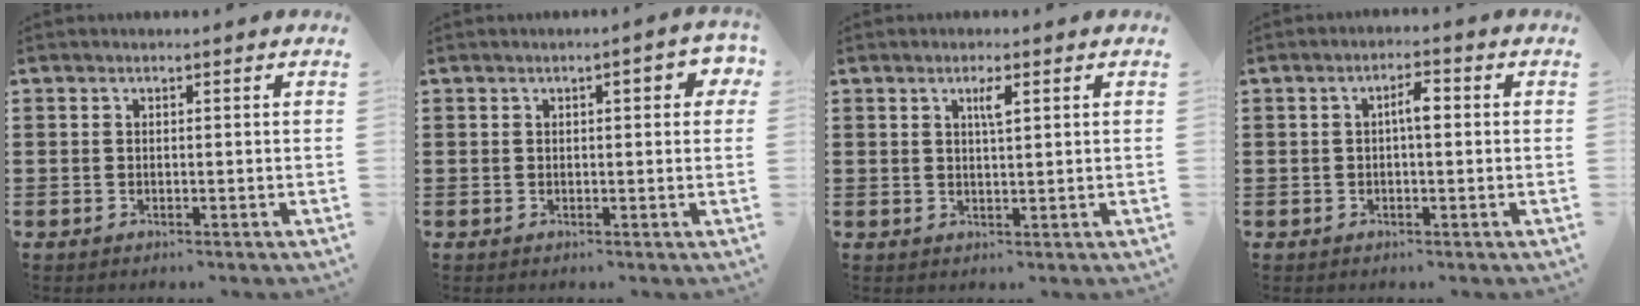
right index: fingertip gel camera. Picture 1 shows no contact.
{"total": 2.9, "force": [0.6, 0.8, 2.7], "torque": [-0.037, 0.001, 0.004]}
{"total": 2.3, "force": [1.0, 0.3, 2.0], "torque": [-0.033, 0.000, 0.013]}
{"total": 2.8, "force": [0.0, 0.7, 2.7], "torque": [-0.050, 0.005, -0.003]}